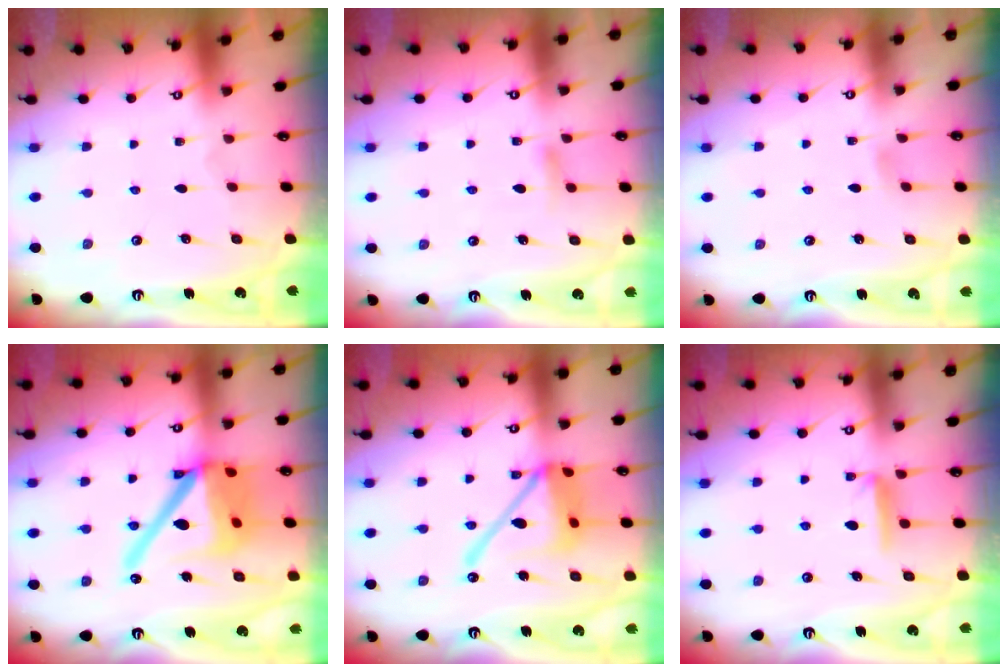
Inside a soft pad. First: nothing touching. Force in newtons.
{"total": 6.5, "press": 6.5, "slide": 0.7}
{"total": 2.9, "press": 2.9, "slide": 0.5}
{"total": 20.2, "press": 20.0, "slide": 2.7}
{"total": 16.9, "press": 16.8, "slide": 1.7}
{"total": 5.4, "press": 5.4, "slide": 0.5}